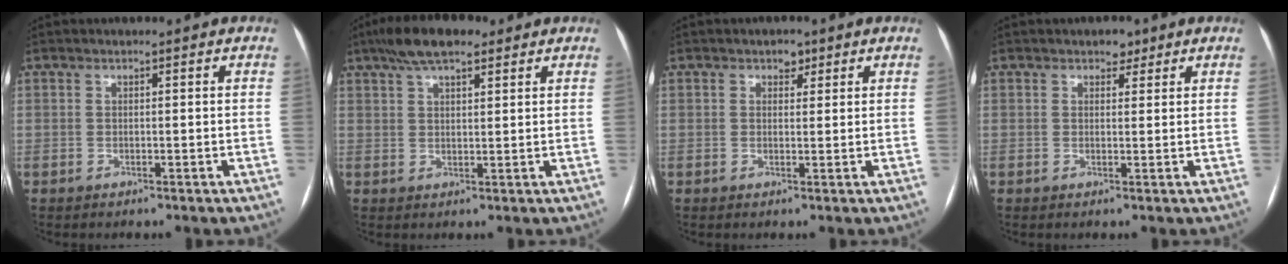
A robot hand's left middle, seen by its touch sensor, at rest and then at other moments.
{"total": 7.9, "force": [5.5, 2.5, 5.1], "torque": [-0.096, 0.025, 0.092]}
{"total": 1.8, "force": [1.1, 1.2, 0.8], "torque": [-0.008, 0.002, 0.013]}
{"total": 2.0, "force": [1.4, 1.3, 0.8], "torque": [-0.007, 0.002, 0.017]}